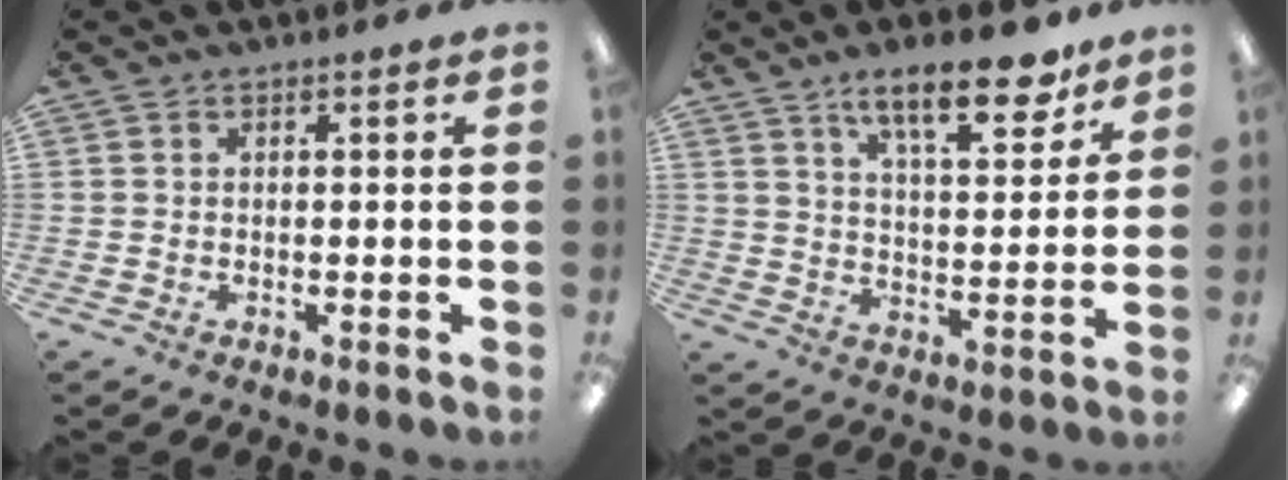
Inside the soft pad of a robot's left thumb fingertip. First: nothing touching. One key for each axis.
{"total": 15.4, "fx": 10.5, "fy": 5.3, "fz": 9.9, "tx": -0.144, "ty": -0.051, "tz": 0.171}